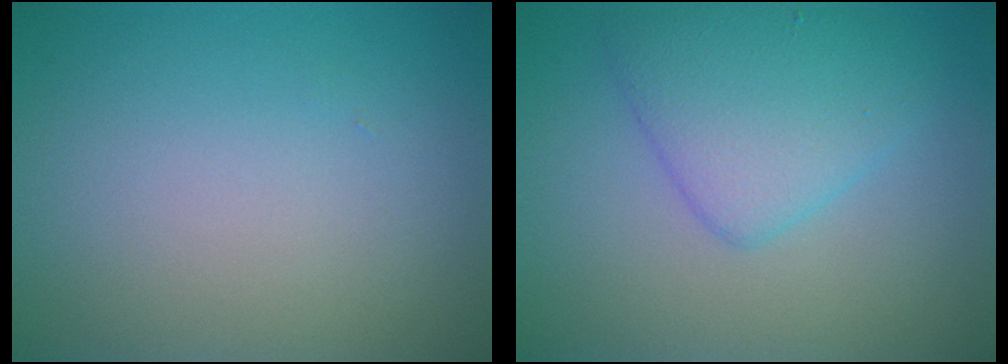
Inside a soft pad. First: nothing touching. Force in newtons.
{"total": 4.4, "press": 4.3, "slide": 0.1}